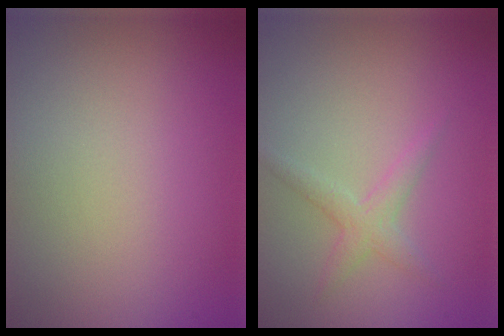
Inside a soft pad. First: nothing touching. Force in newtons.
{"total": 1.9, "press": 1.9, "slide": 0.0}